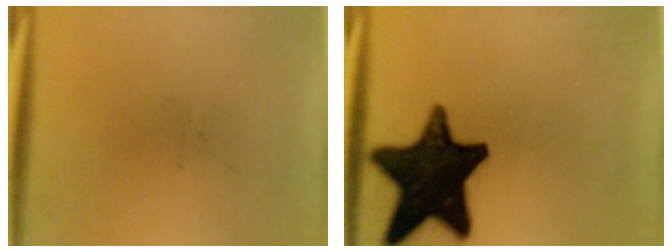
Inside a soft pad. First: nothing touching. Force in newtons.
{"total": 17.5}